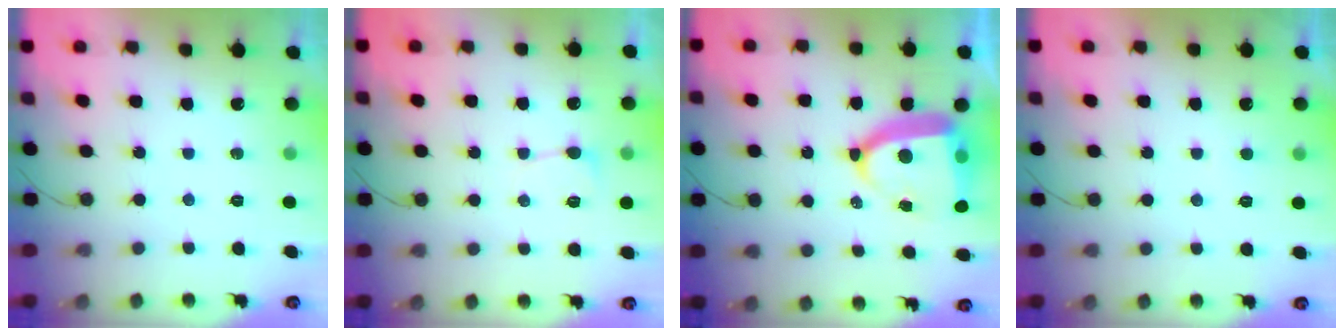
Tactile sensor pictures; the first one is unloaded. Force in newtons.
{"total": 3.6, "press": 3.6, "slide": 0.5}
{"total": 14.4, "press": 14.3, "slide": 1.4}
{"total": 2.8, "press": 2.8, "slide": 0.3}